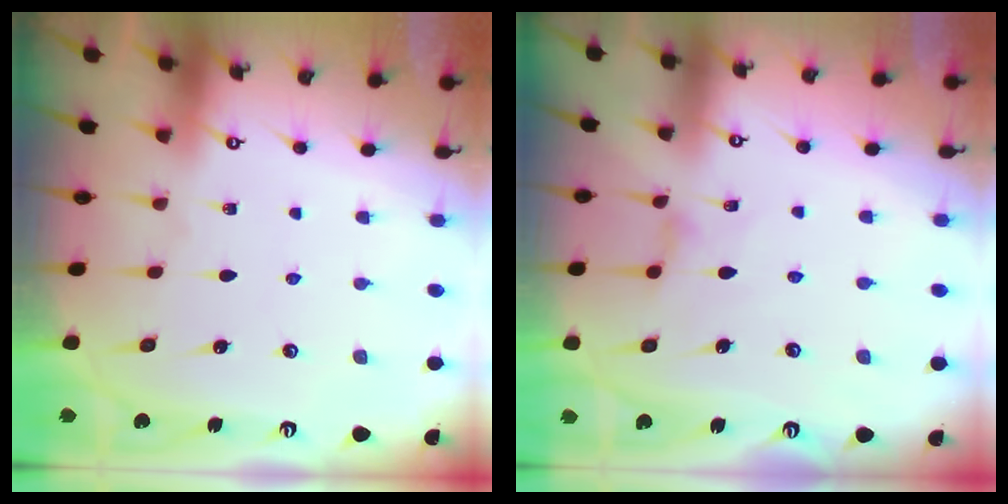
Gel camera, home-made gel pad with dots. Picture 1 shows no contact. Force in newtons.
{"total": 2.6, "press": 2.6, "slide": 0.5}